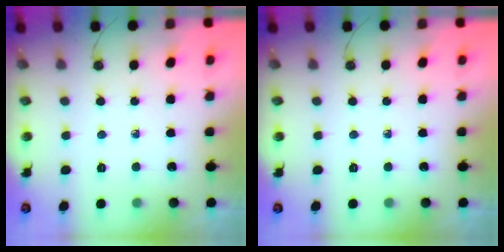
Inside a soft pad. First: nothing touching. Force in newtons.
{"total": 0.0}